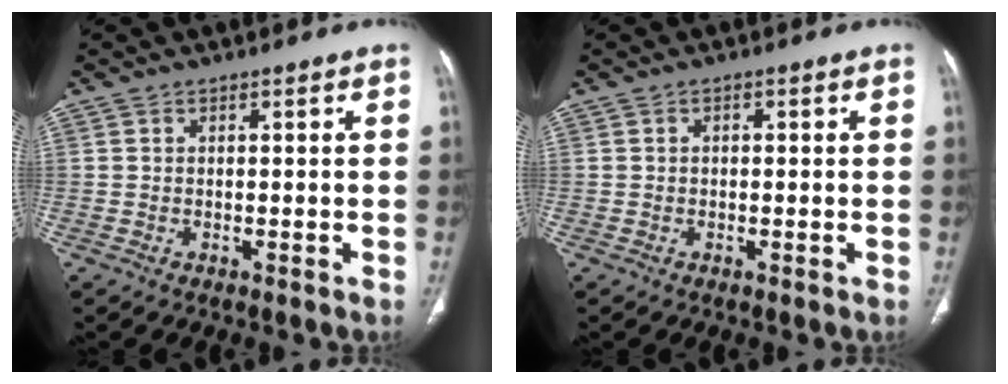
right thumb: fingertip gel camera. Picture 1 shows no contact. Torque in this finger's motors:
{"motor_torque": [0.17, 0.02, -0.09, -0.17, 0.08]}